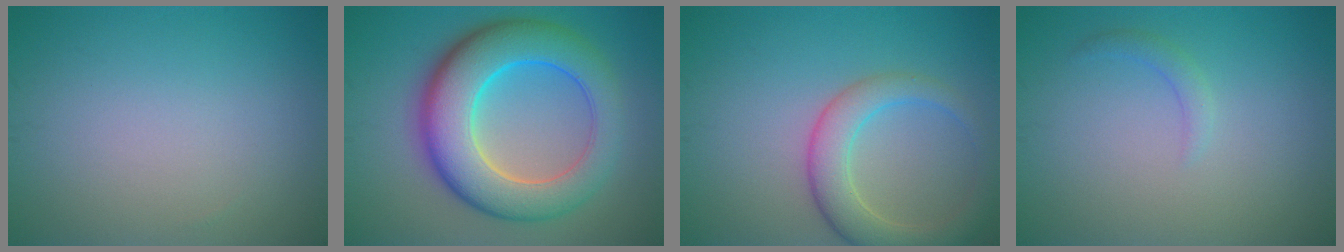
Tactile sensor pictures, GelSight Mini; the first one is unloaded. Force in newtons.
{"total": 10.5, "press": 10.5, "slide": 0.1}
{"total": 4.7, "press": 4.7, "slide": 0.3}
{"total": 1.1, "press": 1.1, "slide": 0.1}